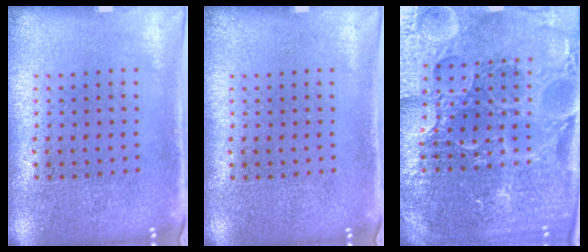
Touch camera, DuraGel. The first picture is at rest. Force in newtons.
{"total": 0.0}
{"total": 5.7, "press": 5.2, "slide": 2.4}